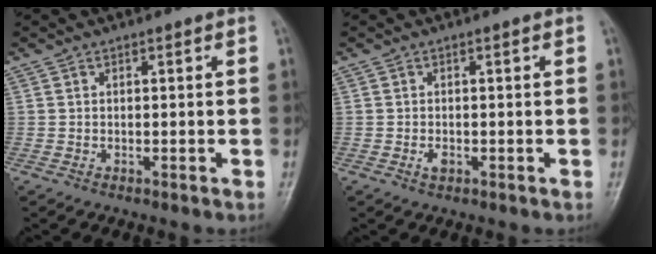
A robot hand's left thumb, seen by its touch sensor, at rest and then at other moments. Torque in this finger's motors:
{"motor_torque": [0.18, 0.46, 0.24, -0.09, 0.00]}